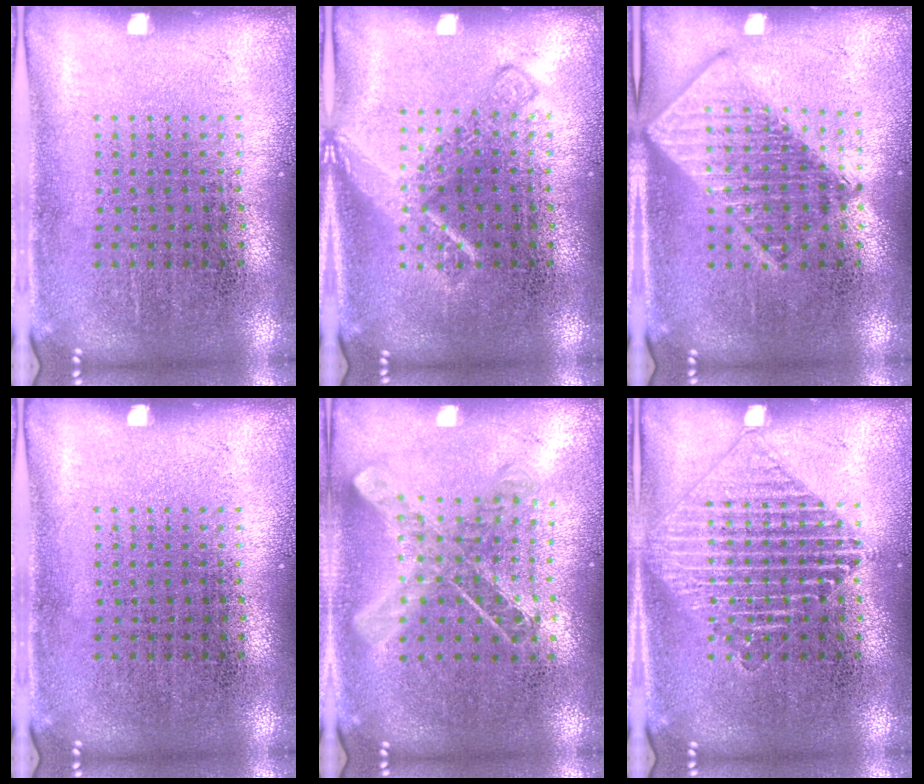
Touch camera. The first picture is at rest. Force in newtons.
{"total": 2.2, "press": 2.2, "slide": 0.3}
{"total": 2.4, "press": 2.4, "slide": 0.3}
{"total": 0.0}
{"total": 0.9, "press": 0.9, "slide": 0.0}
{"total": 2.6, "press": 2.6, "slide": 0.5}